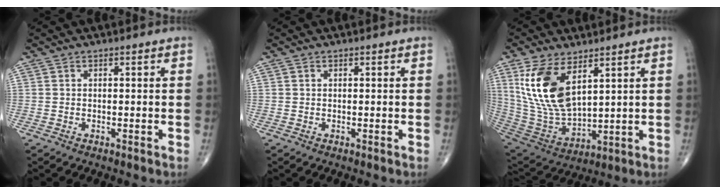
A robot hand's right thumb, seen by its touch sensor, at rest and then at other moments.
{"total": 0.0}
{"total": 16.0, "force": [6.8, 7.6, 12.3], "torque": [-0.234, -0.031, 0.149]}